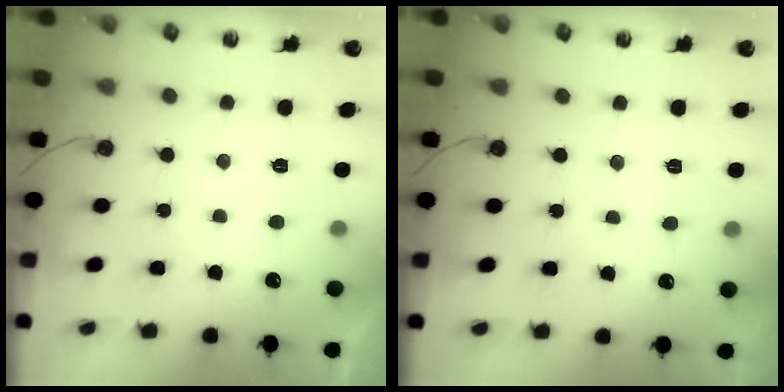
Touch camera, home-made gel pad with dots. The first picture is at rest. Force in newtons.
{"total": 5.3, "press": 5.2, "slide": 0.7}